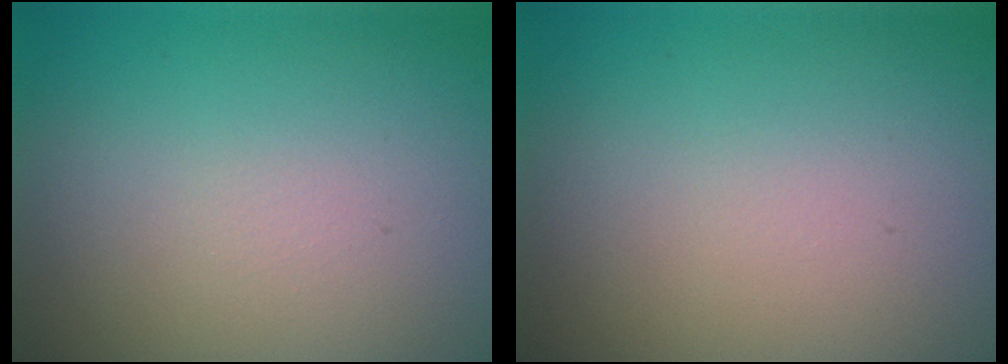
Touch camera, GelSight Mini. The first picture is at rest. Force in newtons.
{"total": 0.0}